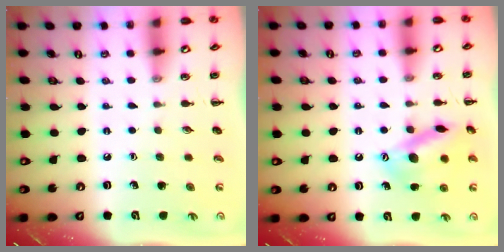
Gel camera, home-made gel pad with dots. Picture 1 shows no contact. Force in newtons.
{"total": 15.1, "press": 15.0, "slide": 1.6}